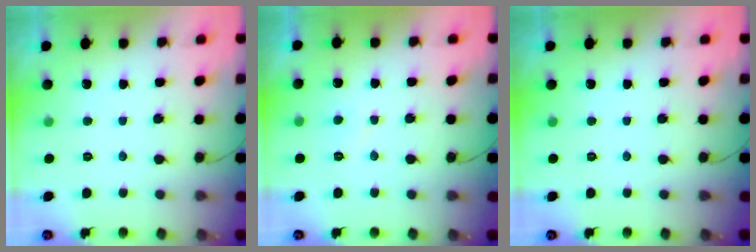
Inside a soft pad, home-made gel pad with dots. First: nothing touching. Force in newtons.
{"total": 4.7, "press": 4.7, "slide": 0.4}
{"total": 0.0}